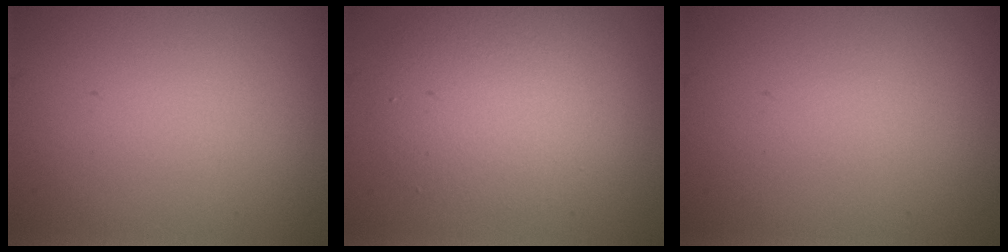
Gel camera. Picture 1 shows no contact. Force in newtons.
{"total": 5.3, "press": 5.3, "slide": 0.3}
{"total": 0.0}